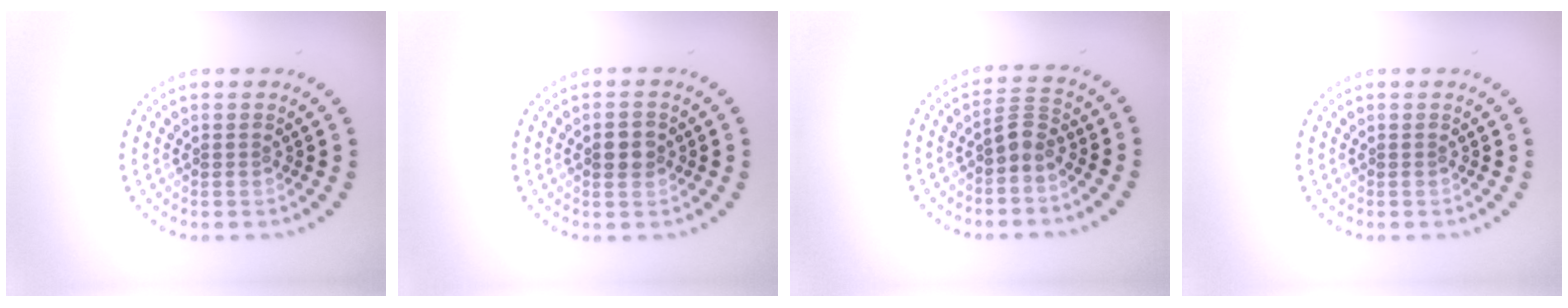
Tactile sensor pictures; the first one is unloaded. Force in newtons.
{"total": 2.0, "press": 2.0, "slide": 0.2}
{"total": 1.9, "press": 1.6, "slide": 1.1}
{"total": 0.0}